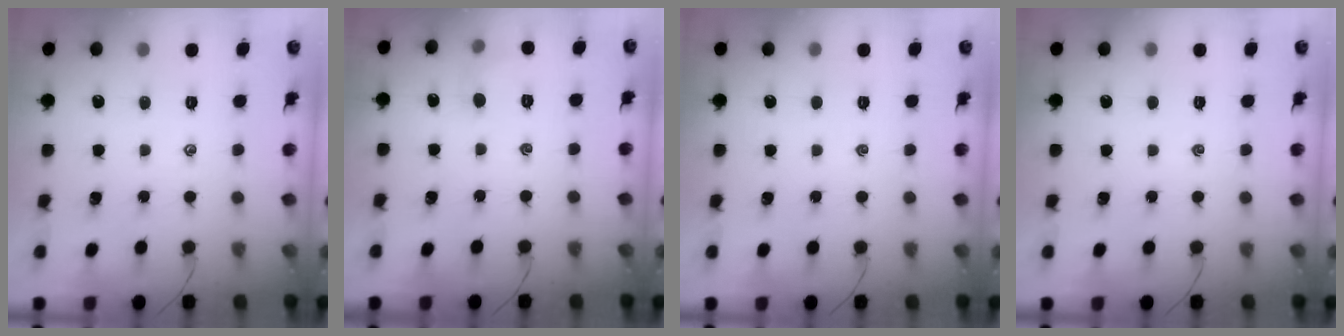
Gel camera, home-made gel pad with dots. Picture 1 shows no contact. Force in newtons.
{"total": 5.1, "press": 4.9, "slide": 1.4}
{"total": 0.0}
{"total": 0.0}